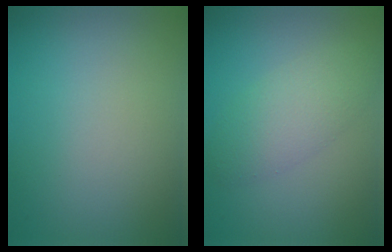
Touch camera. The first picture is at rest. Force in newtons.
{"total": 3.8, "press": 3.8, "slide": 0.2}